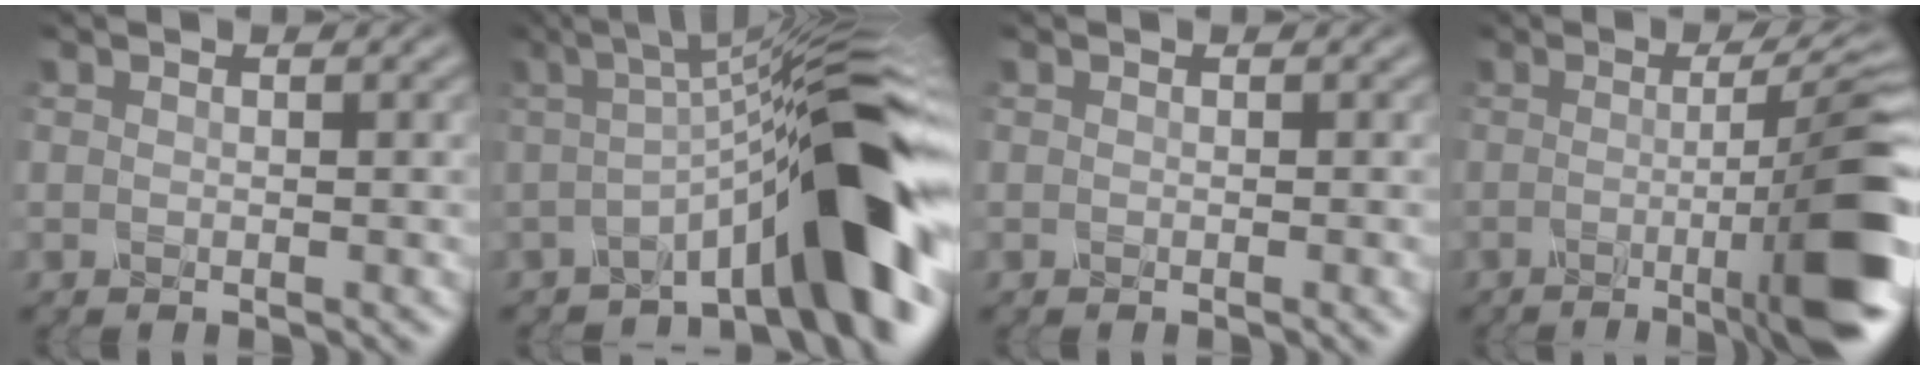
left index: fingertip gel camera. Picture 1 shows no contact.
{"total": 10.0, "force": [-2.6, 1.8, 9.4], "torque": [-0.110, 0.019, -0.052]}
{"total": 0.8, "force": [-0.1, 0.2, 0.8], "torque": [-0.010, -0.004, -0.001]}
{"total": 11.7, "force": [-2.0, 2.4, 11.2], "torque": [-0.127, -0.003, -0.033]}